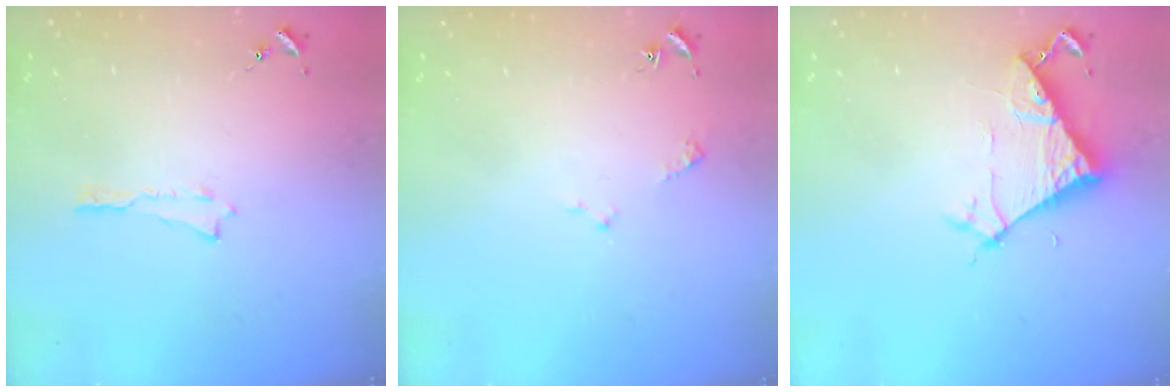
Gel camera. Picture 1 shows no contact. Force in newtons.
{"total": 1.6, "press": 1.6, "slide": 0.2}
{"total": 6.4, "press": 6.4, "slide": 0.4}